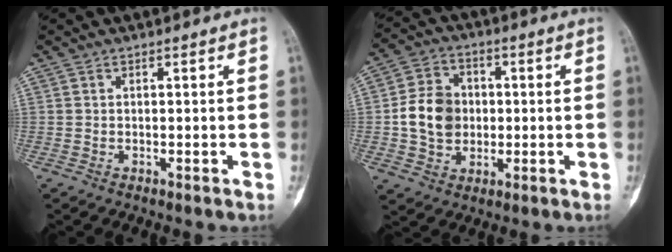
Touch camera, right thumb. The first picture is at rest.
{"total": 10.4, "force": [-0.3, 8.5, 5.9], "torque": [-0.082, 0.012, -0.008]}